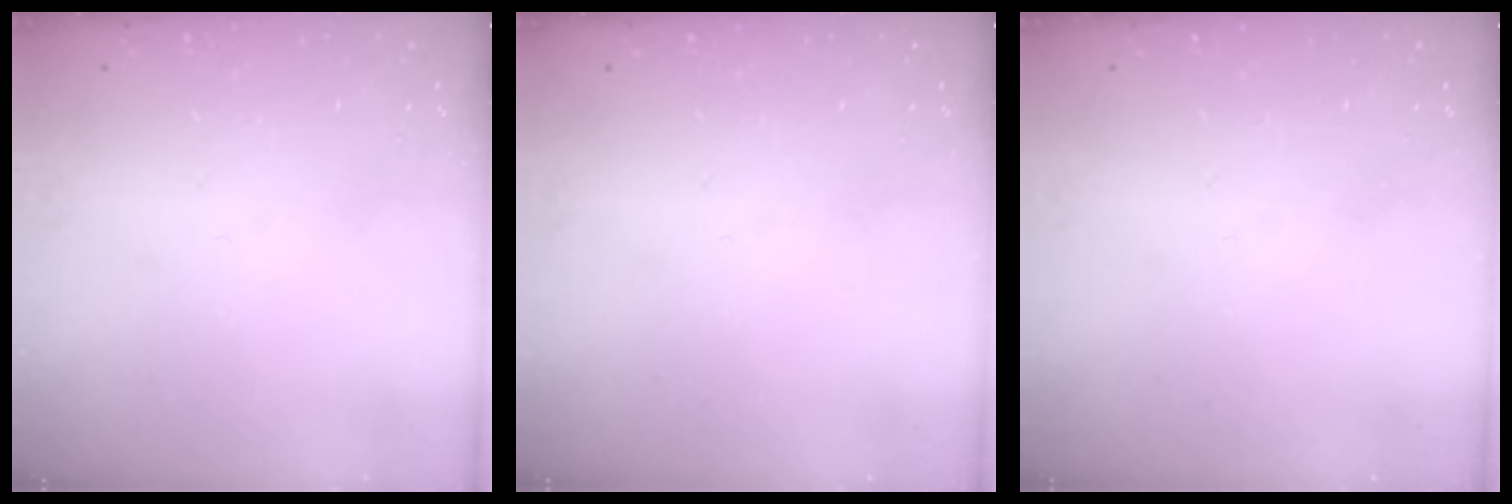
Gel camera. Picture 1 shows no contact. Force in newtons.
{"total": 0.0}
{"total": 0.0}